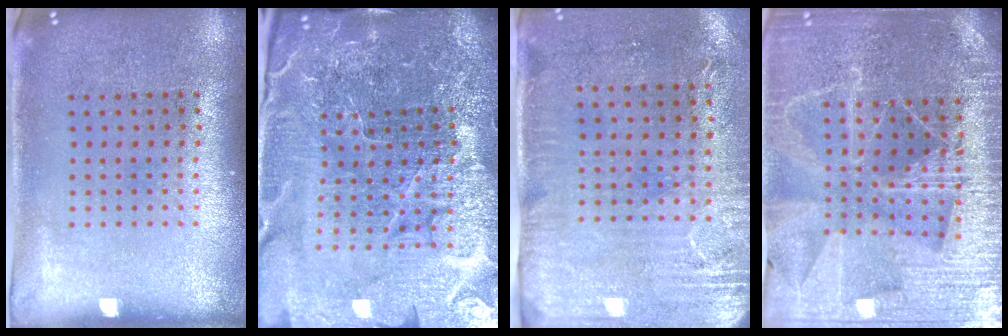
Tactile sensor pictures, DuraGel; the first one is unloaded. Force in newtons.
{"total": 6.5, "press": 5.8, "slide": 3.0}
{"total": 3.0, "press": 2.4, "slide": 1.7}
{"total": 4.8, "press": 4.4, "slide": 2.0}